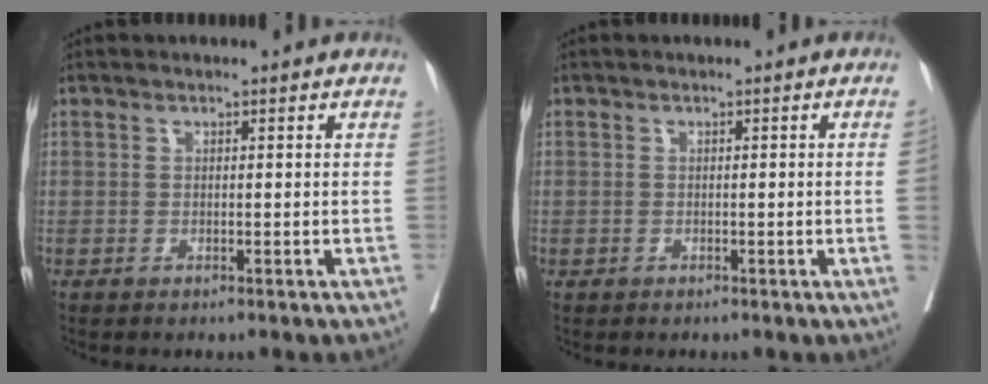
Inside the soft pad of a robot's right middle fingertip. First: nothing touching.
{"total": 0.9, "force": [-0.2, -0.2, 0.9], "torque": [-0.009, 0.002, -0.003]}